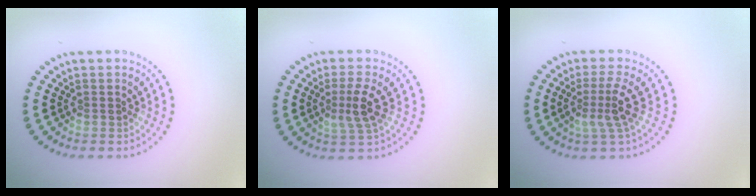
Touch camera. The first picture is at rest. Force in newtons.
{"total": 2.9, "press": 2.5, "slide": 1.4}
{"total": 3.3, "press": 2.4, "slide": 2.3}